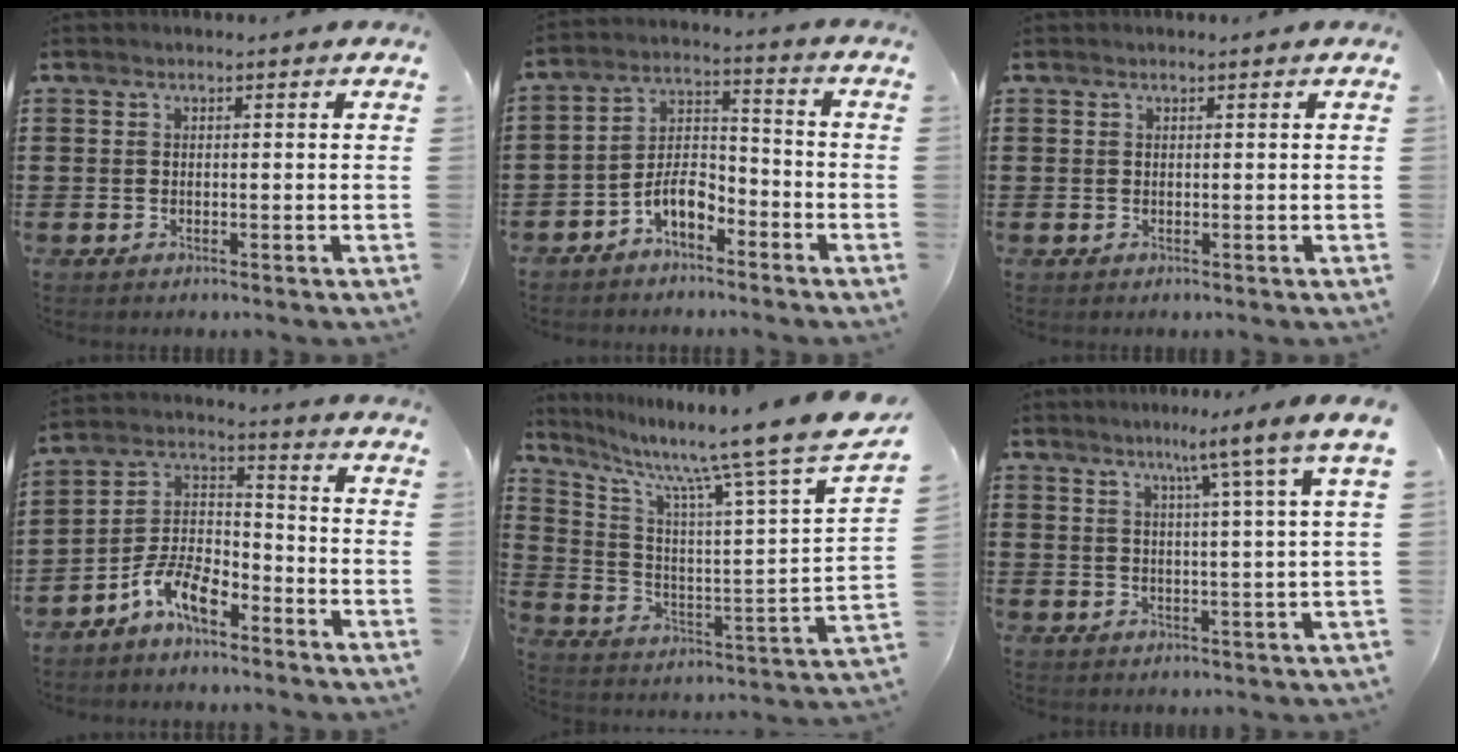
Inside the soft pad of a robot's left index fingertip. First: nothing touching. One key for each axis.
{"total": 6.8, "fx": -4.7, "fy": 3.1, "fz": 3.9, "tx": -0.087, "ty": 0.011, "tz": -0.095}
{"total": 0.0}
{"total": 9.1, "fx": -7.1, "fy": 2.9, "fz": 4.8, "tx": -0.109, "ty": 0.008, "tz": -0.140}
{"total": 11.8, "fx": 9.4, "fy": -0.7, "fz": 7.1, "tx": -0.151, "ty": -0.079, "tz": 0.137}
{"total": 6.2, "fx": 3.9, "fy": -1.5, "fz": 4.6, "tx": -0.084, "ty": -0.020, "tz": 0.057}